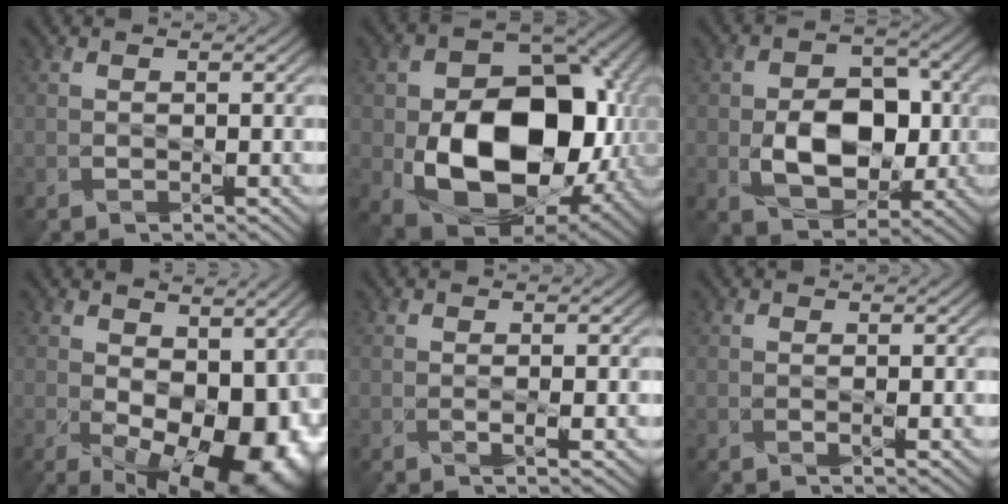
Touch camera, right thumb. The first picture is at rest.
{"total": 18.2, "force": [-3.0, 12.4, 13.0], "torque": [-0.206, -0.038, -0.036]}
{"total": 9.4, "force": [-1.6, 6.3, 6.7], "torque": [-0.117, -0.002, -0.033]}
{"total": 15.1, "force": [-2.2, 9.0, 11.9], "torque": [-0.167, -0.042, -0.009]}
{"total": 1.5, "force": [-0.4, 0.1, 1.4], "torque": [-0.025, -0.002, -0.008]}
{"total": 0.8, "force": [-0.2, 0.0, 0.8], "torque": [-0.013, 0.000, -0.004]}